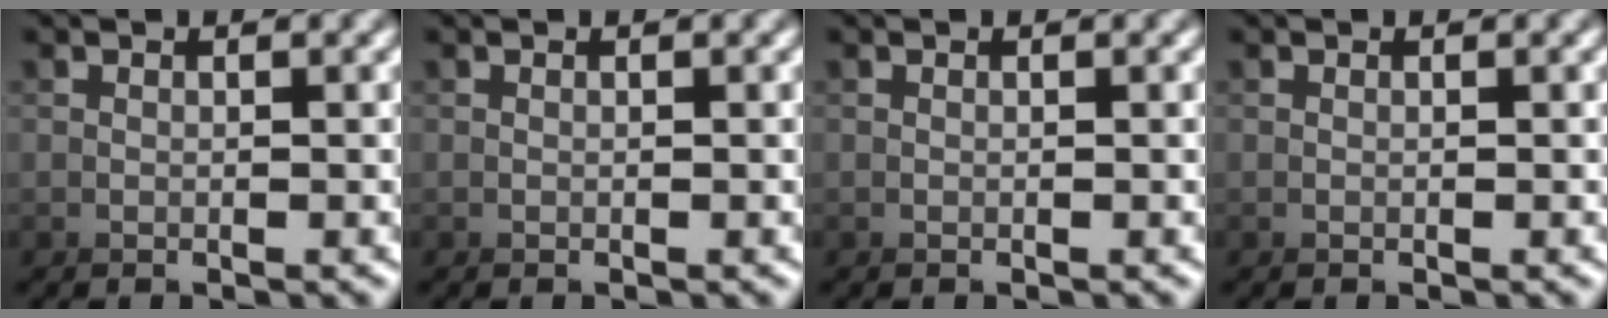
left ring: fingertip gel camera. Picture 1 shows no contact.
{"total": 0.0}
{"total": 0.0}
{"total": 0.0}